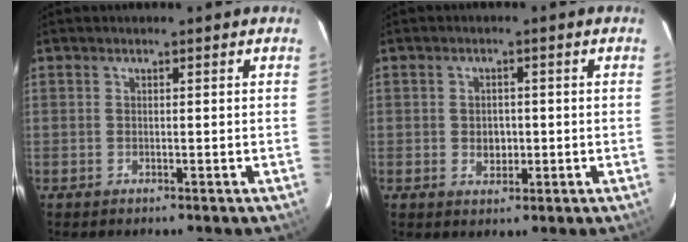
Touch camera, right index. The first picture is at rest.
{"total": 3.2, "force": [-0.4, 2.6, 1.7], "torque": [-0.027, 0.001, -0.002]}